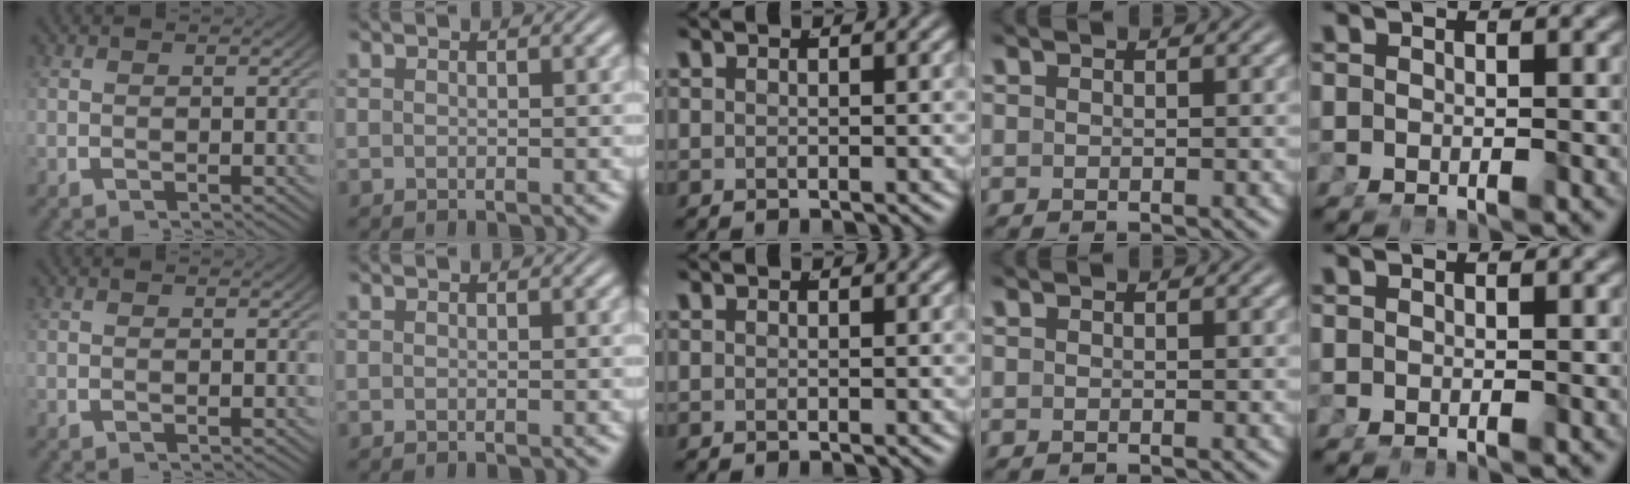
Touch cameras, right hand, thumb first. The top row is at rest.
{}